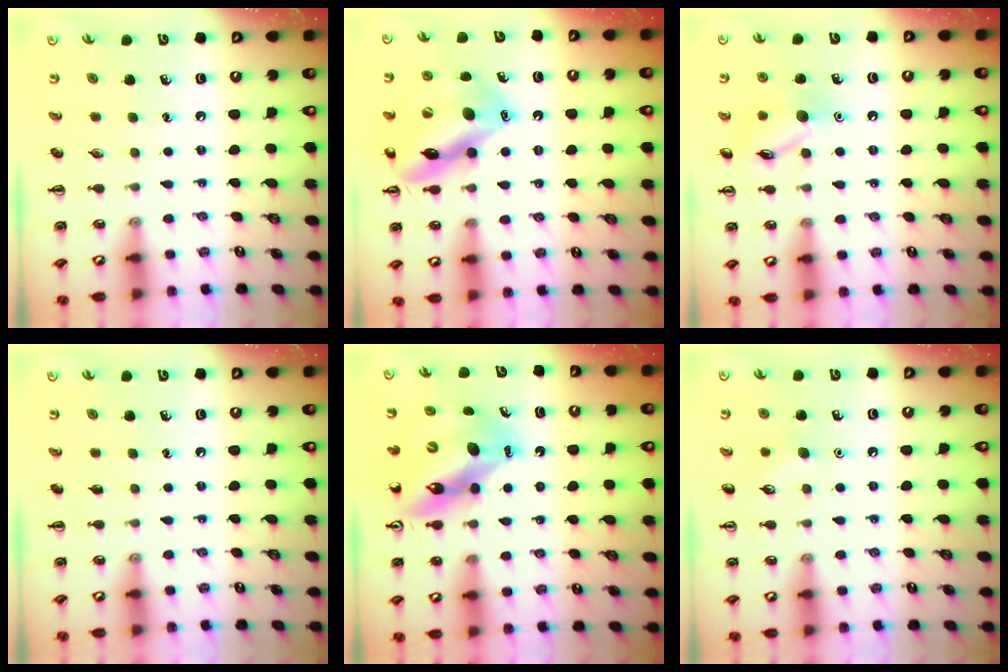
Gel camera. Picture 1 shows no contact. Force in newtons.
{"total": 16.1, "press": 16.0, "slide": 1.6}
{"total": 10.9, "press": 10.9, "slide": 0.5}
{"total": 0.0}
{"total": 12.3, "press": 11.7, "slide": 3.6}
{"total": 6.4, "press": 6.2, "slide": 1.7}